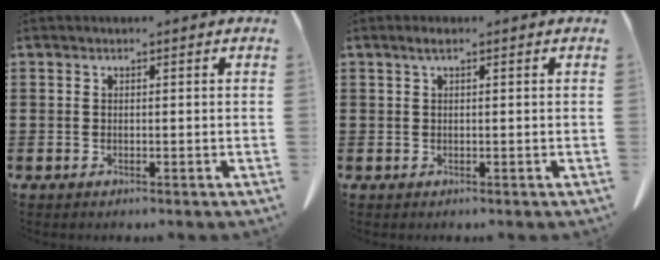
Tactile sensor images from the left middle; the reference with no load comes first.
{"total": 1.0, "force": [0.4, 0.1, 0.9], "torque": [-0.018, 0.002, 0.006]}